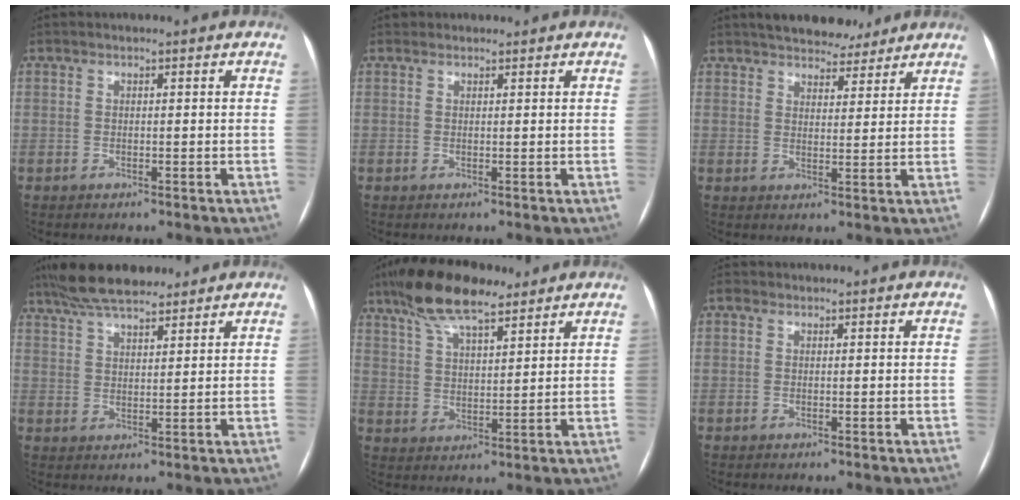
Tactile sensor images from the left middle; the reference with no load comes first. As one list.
[{"total": 0.7, "force": [0.6, 0.4, -0.2], "torque": [-0.001, 0.002, 0.009]}, {"total": 9.3, "force": [8.2, 3.3, 3.0], "torque": [-0.033, 0.010, 0.112]}, {"total": 10.8, "force": [9.0, 2.6, 5.3], "torque": [-0.097, 0.030, 0.156]}, {"total": 11.8, "force": [8.9, 3.1, 7.1], "torque": [-0.139, 0.023, 0.159]}, {"total": 0.7, "force": [0.3, 0.7, 0.2], "torque": [-0.002, 0.004, 0.002]}]